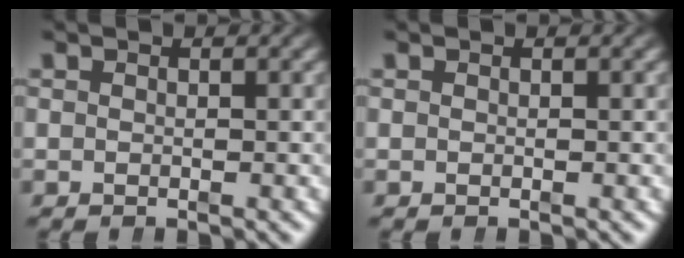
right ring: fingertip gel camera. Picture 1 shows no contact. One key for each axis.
{"total": 0.0}